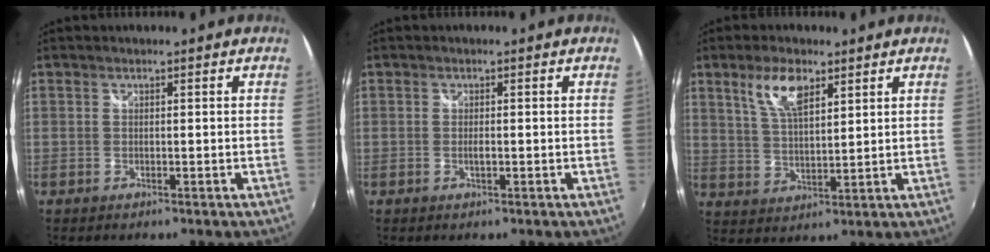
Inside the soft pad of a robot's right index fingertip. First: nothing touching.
{"total": 0.9, "force": [-0.2, 0.4, 0.8], "torque": [-0.016, -0.002, -0.004]}
{"total": 7.6, "force": [4.4, 3.0, 5.5], "torque": [-0.105, 0.008, 0.088]}